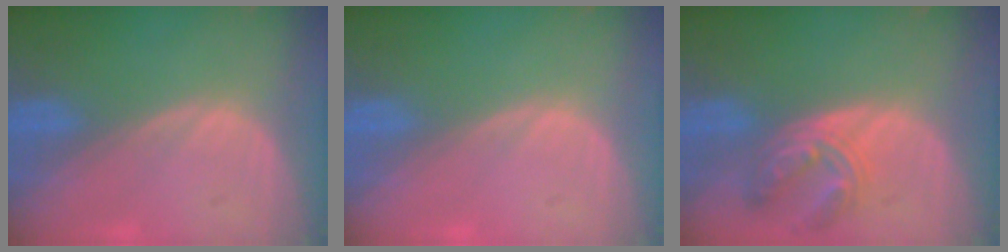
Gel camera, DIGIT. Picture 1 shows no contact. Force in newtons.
{"total": 0.0}
{"total": 6.1, "press": 6.0, "slide": 0.7}